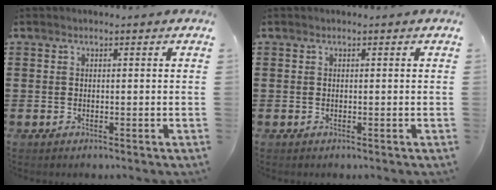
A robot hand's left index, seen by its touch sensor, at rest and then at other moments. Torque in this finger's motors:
{"motor_torque": [0.00, 0.00, 0.00, 0.00]}